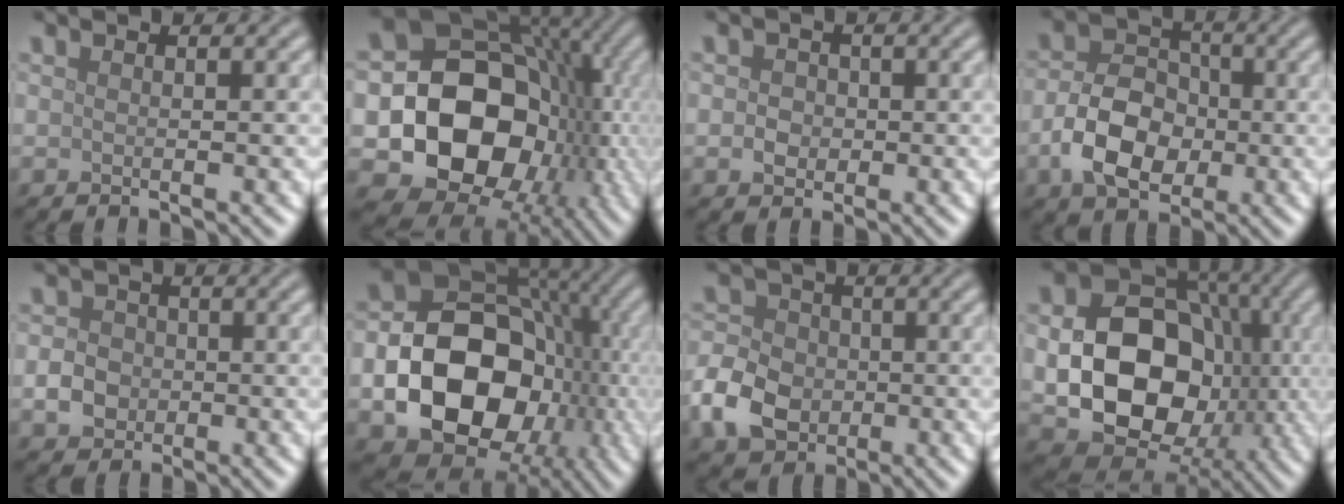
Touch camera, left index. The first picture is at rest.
{"total": 14.0, "force": [-2.5, 11.2, 8.0], "torque": [-0.111, -0.011, -0.053]}
{"total": 1.7, "force": [-0.3, 1.5, 0.7], "torque": [-0.008, 0.000, -0.008]}
{"total": 6.2, "force": [-1.7, 4.4, 4.1], "torque": [-0.076, 0.003, -0.034]}
{"total": 2.8, "force": [-0.6, 2.5, 1.3], "torque": [-0.022, 0.001, -0.016]}
{"total": 14.2, "force": [-3.4, 10.7, 8.7], "torque": [-0.134, -0.021, -0.063]}
{"total": 6.3, "force": [-2.0, 5.0, 3.3], "torque": [-0.071, 0.001, -0.053]}
{"total": 13.6, "force": [-1.5, 10.3, 8.8], "torque": [-0.144, -0.019, -0.021]}